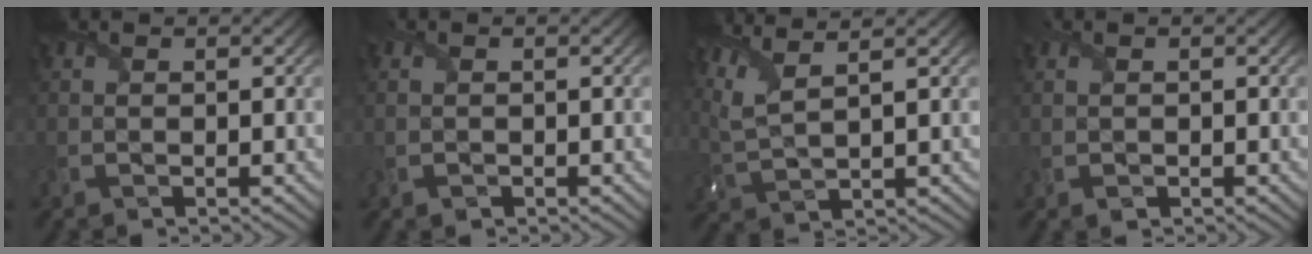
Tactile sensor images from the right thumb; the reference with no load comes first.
{"total": 0.8, "force": [-0.4, 0.7, 0.2], "torque": [-0.011, -0.001, -0.008]}
{"total": 6.1, "force": [4.5, 0.7, 4.0], "torque": [-0.102, 0.012, 0.087]}
{"total": 0.7, "force": [-0.1, 0.5, 0.4], "torque": [-0.012, 0.001, 0.000]}